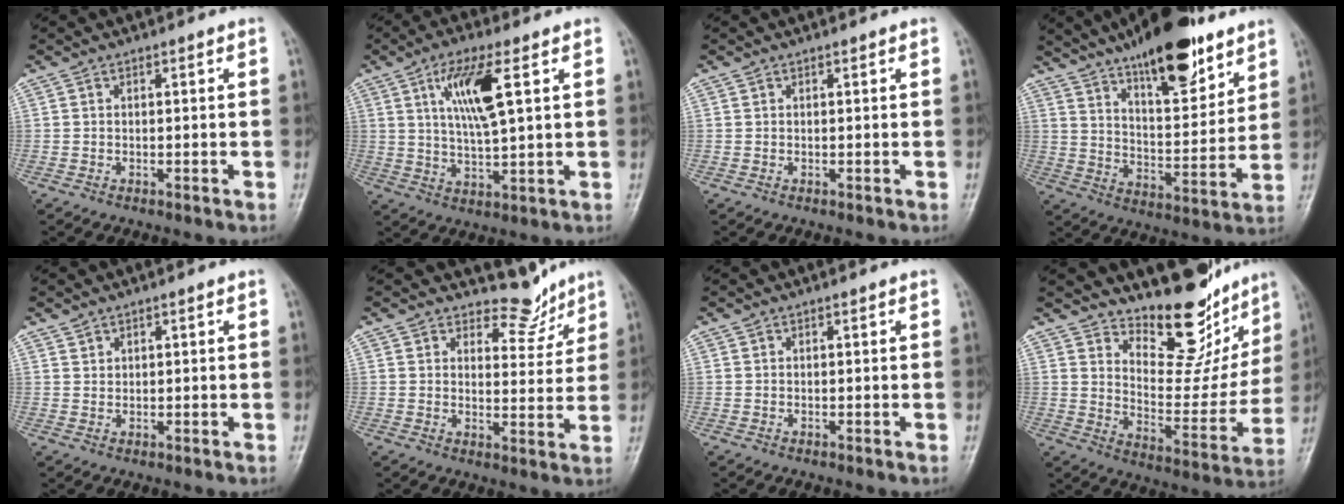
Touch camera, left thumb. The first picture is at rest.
{"total": 10.3, "force": [3.5, 2.7, 9.3], "torque": [-0.178, -0.012, 0.069]}
{"total": 0.0}
{"total": 19.3, "force": [12.9, 6.7, 12.6], "torque": [-0.160, -0.066, 0.211]}
{"total": 1.1, "force": [0.9, 0.6, 0.1], "torque": [0.012, -0.007, 0.015]}
{"total": 5.8, "force": [5.2, 2.5, 0.4], "torque": [0.022, -0.048, 0.078]}
{"total": 0.0}
{"total": 16.4, "force": [13.6, 6.4, 6.4], "torque": [-0.033, -0.107, 0.205]}